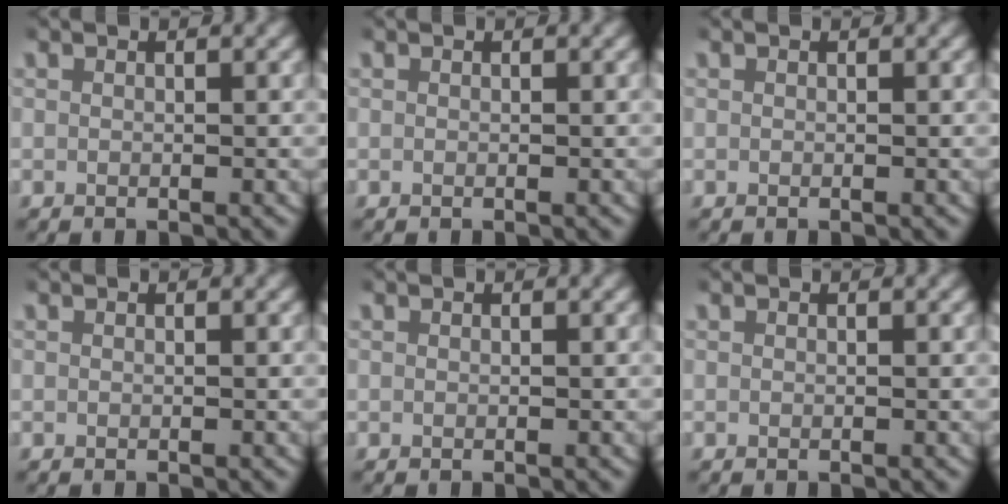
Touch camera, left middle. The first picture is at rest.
{"total": 0.0}
{"total": 0.0}
{"total": 0.0}
{"total": 0.0}
{"total": 0.0}